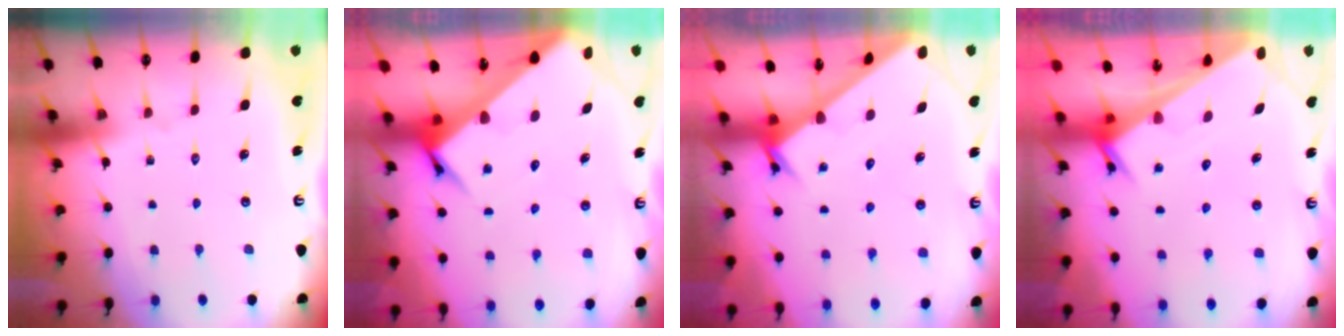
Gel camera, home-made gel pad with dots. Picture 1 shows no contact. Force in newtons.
{"total": 5.2, "press": 5.2, "slide": 0.4}
{"total": 3.1, "press": 3.1, "slide": 0.1}
{"total": 3.3, "press": 3.3, "slide": 0.3}